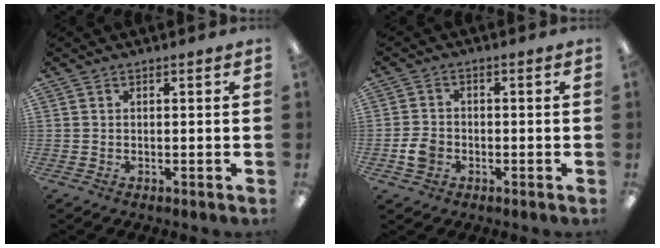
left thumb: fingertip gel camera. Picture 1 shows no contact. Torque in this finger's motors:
{"motor_torque": [-0.16, 0.20, 0.10, 0.26, 0.00]}